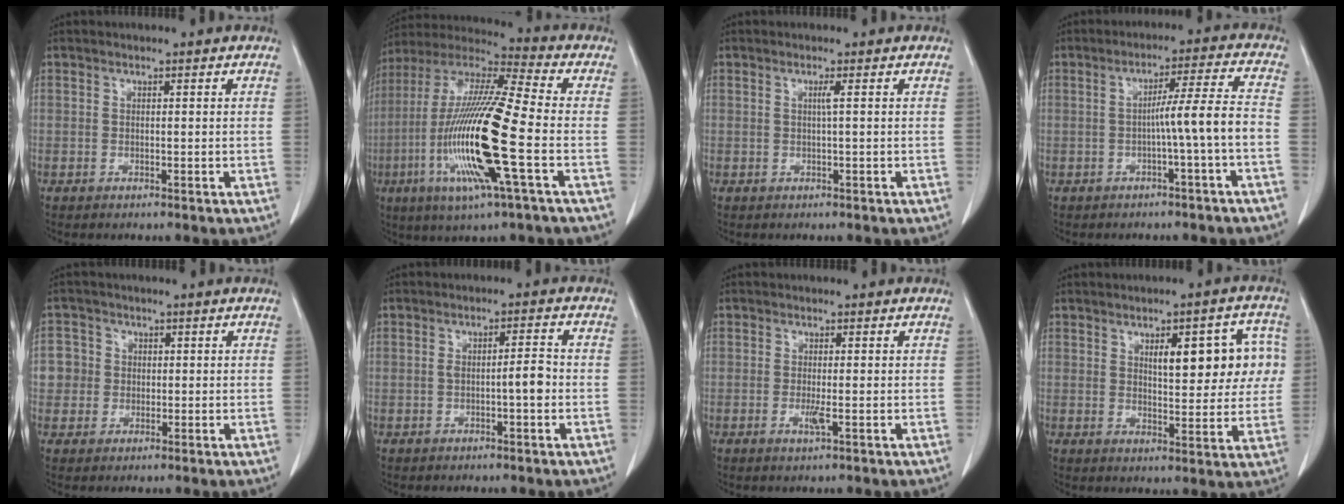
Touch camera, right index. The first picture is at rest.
{"total": 19.9, "force": [-5.1, 0.9, 19.2], "torque": [-0.408, -0.021, -0.102]}
{"total": 0.9, "force": [0.2, -0.3, 0.8], "torque": [-0.015, 0.000, 0.004]}
{"total": 6.7, "force": [-2.0, -1.3, 6.3], "torque": [-0.096, 0.017, -0.027]}
{"total": 4.1, "force": [0.2, 4.0, 0.2], "torque": [0.006, 0.013, 0.004]}
{"total": 3.2, "force": [-0.8, 0.4, 3.1], "torque": [-0.050, 0.006, -0.012]}
{"total": 1.6, "force": [-0.5, -0.1, 1.6], "torque": [-0.032, -0.006, -0.008]}
{"total": 10.6, "force": [2.9, 3.7, 9.4], "torque": [-0.116, 0.026, 0.042]}